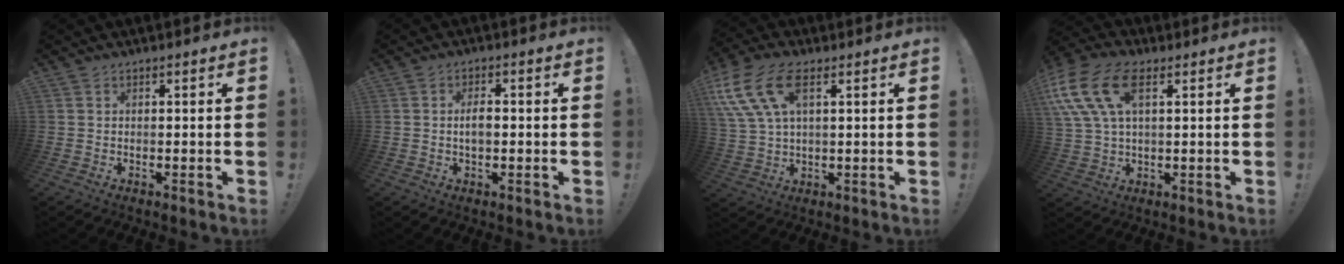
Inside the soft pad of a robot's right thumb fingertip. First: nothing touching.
{"total": 3.3, "force": [-0.3, 1.5, 2.9], "torque": [-0.046, 0.005, -0.007]}
{"total": 15.3, "force": [6.5, 8.1, 11.2], "torque": [-0.229, -0.009, 0.121]}
{"total": 16.5, "force": [6.3, 9.3, 12.2], "torque": [-0.252, -0.006, 0.116]}